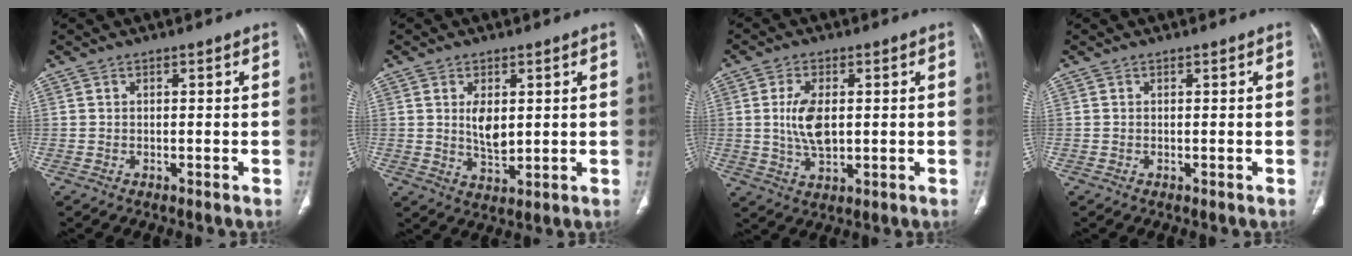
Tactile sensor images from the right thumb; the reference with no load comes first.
{"total": 5.6, "force": [1.2, 3.0, 4.6], "torque": [-0.072, -0.015, 0.027]}
{"total": 7.7, "force": [0.7, 4.1, 6.5], "torque": [-0.129, -0.005, 0.016]}
{"total": 0.0}